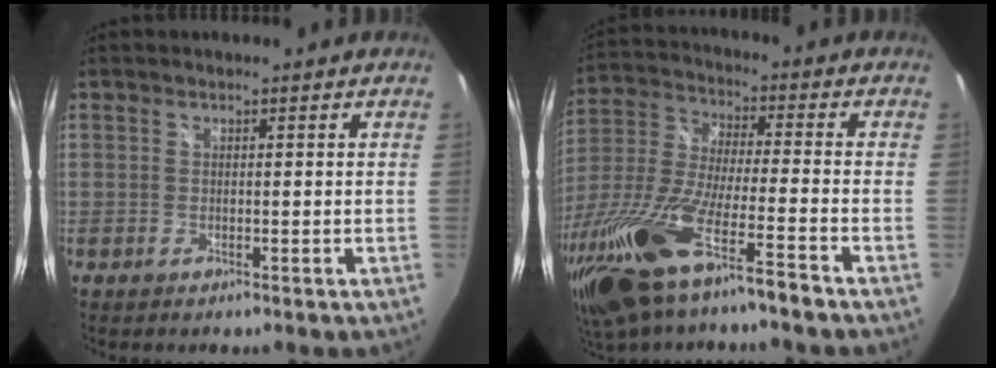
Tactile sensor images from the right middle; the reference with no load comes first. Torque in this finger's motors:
{"motor_torque": [1.05, -1.09, 0.52, 0.21]}